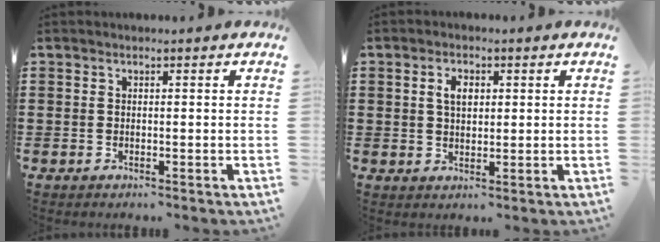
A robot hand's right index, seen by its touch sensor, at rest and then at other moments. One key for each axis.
{"total": 2.9, "fx": 0.7, "fy": 1.8, "fz": 2.2, "tx": -0.049, "ty": 0.012, "tz": 0.011}